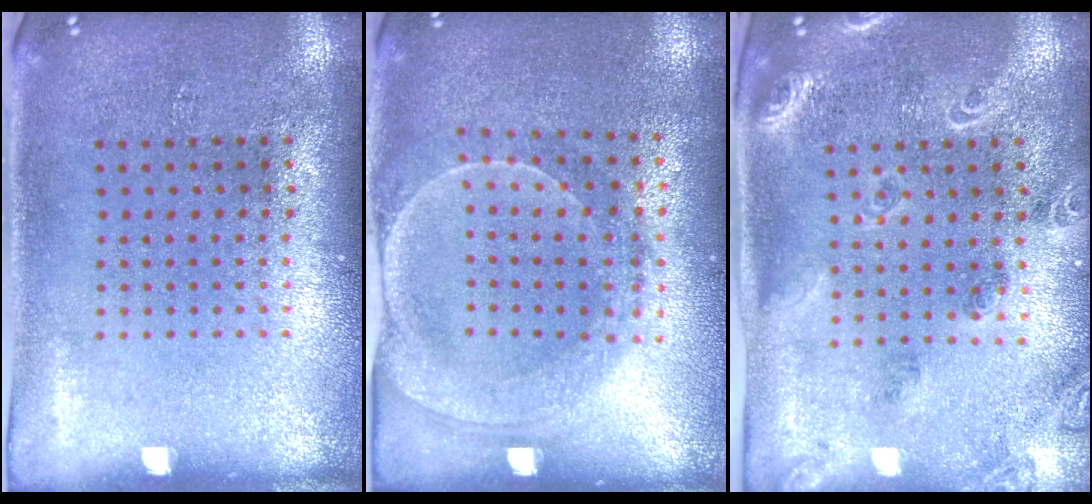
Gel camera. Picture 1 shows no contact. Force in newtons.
{"total": 1.8, "press": 1.8, "slide": 0.5}
{"total": 1.8, "press": 1.7, "slide": 0.4}